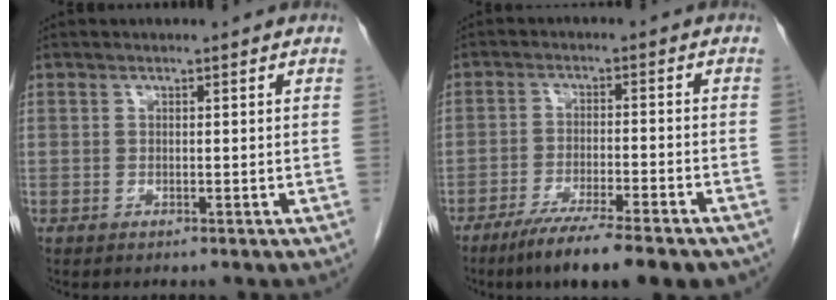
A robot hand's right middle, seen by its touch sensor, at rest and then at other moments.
{"total": 12.5, "force": [-9.5, 1.1, 8.0], "torque": [-0.120, -0.029, -0.146]}